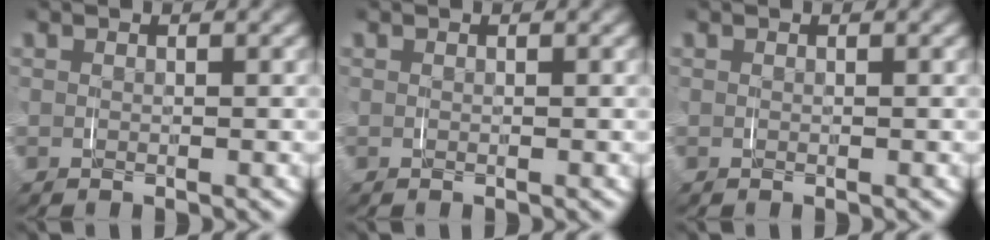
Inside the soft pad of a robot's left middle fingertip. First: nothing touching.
{"total": 0.0}
{"total": 0.0}